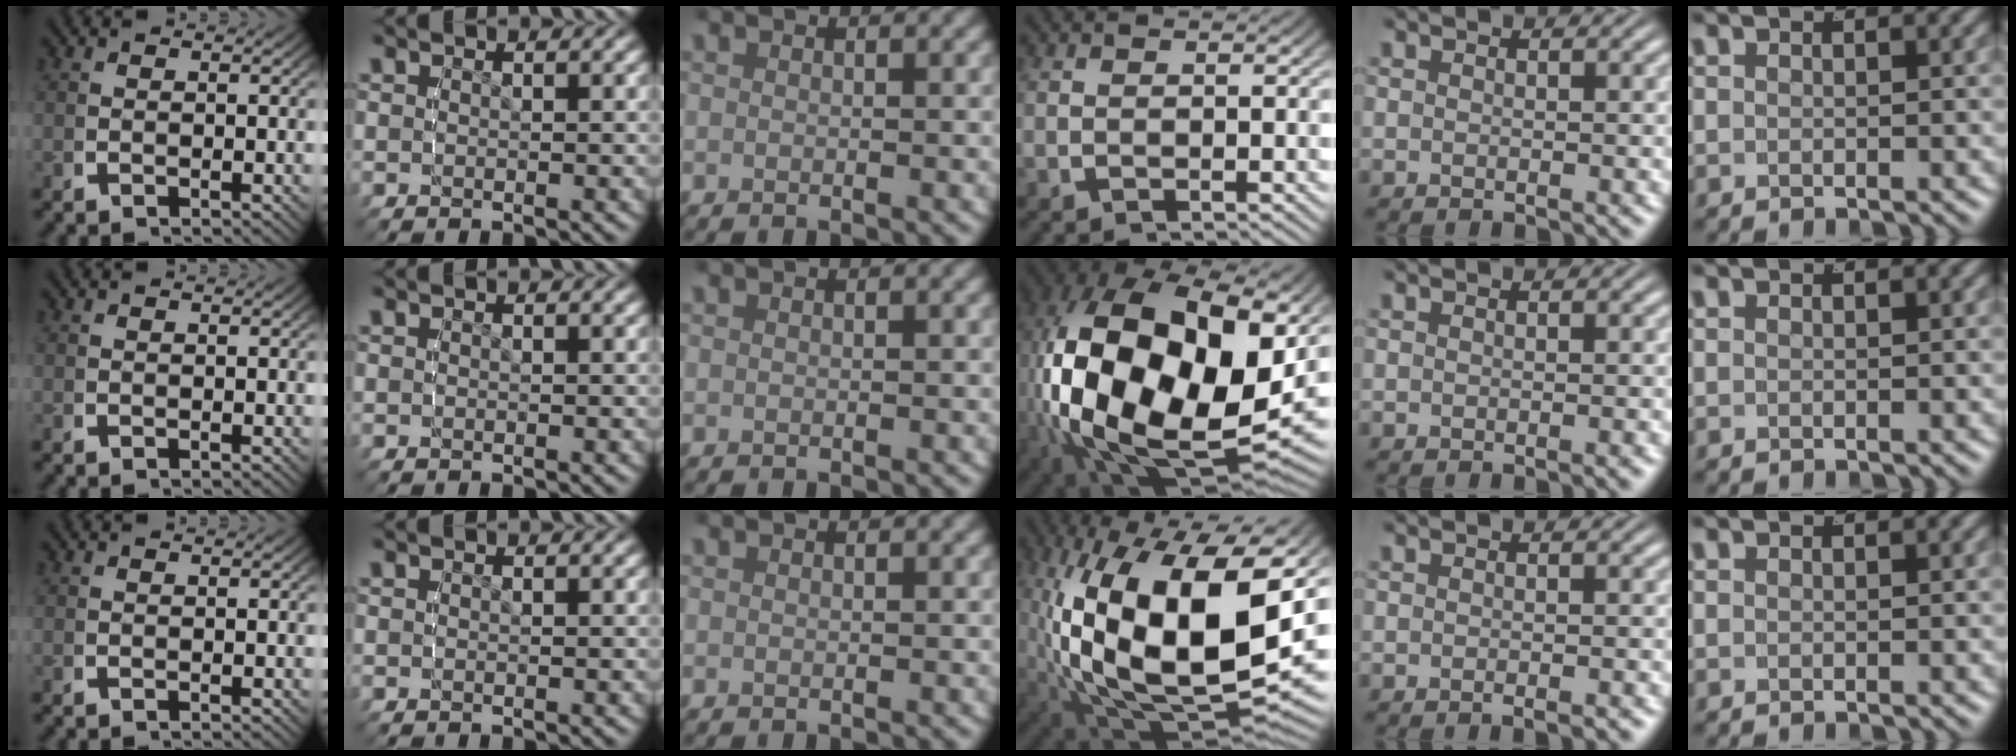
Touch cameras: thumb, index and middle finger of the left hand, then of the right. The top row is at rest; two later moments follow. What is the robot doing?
{"motion": "lift_and_place", "object": "tape"}